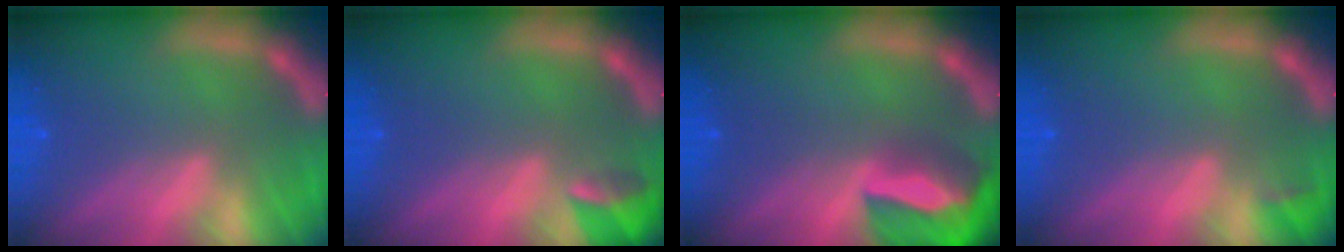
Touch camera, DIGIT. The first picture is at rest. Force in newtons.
{"total": 2.9}
{"total": 9.4}
{"total": 0.9}